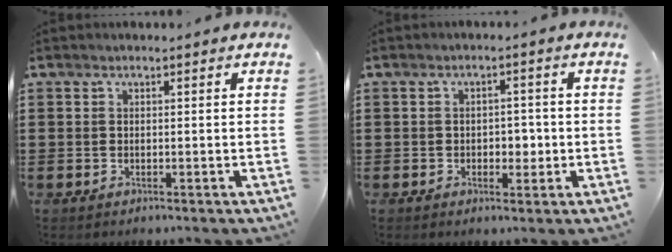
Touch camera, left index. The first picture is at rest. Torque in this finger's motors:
{"motor_torque": [0.53, 0.24, 0.05, 0.03]}